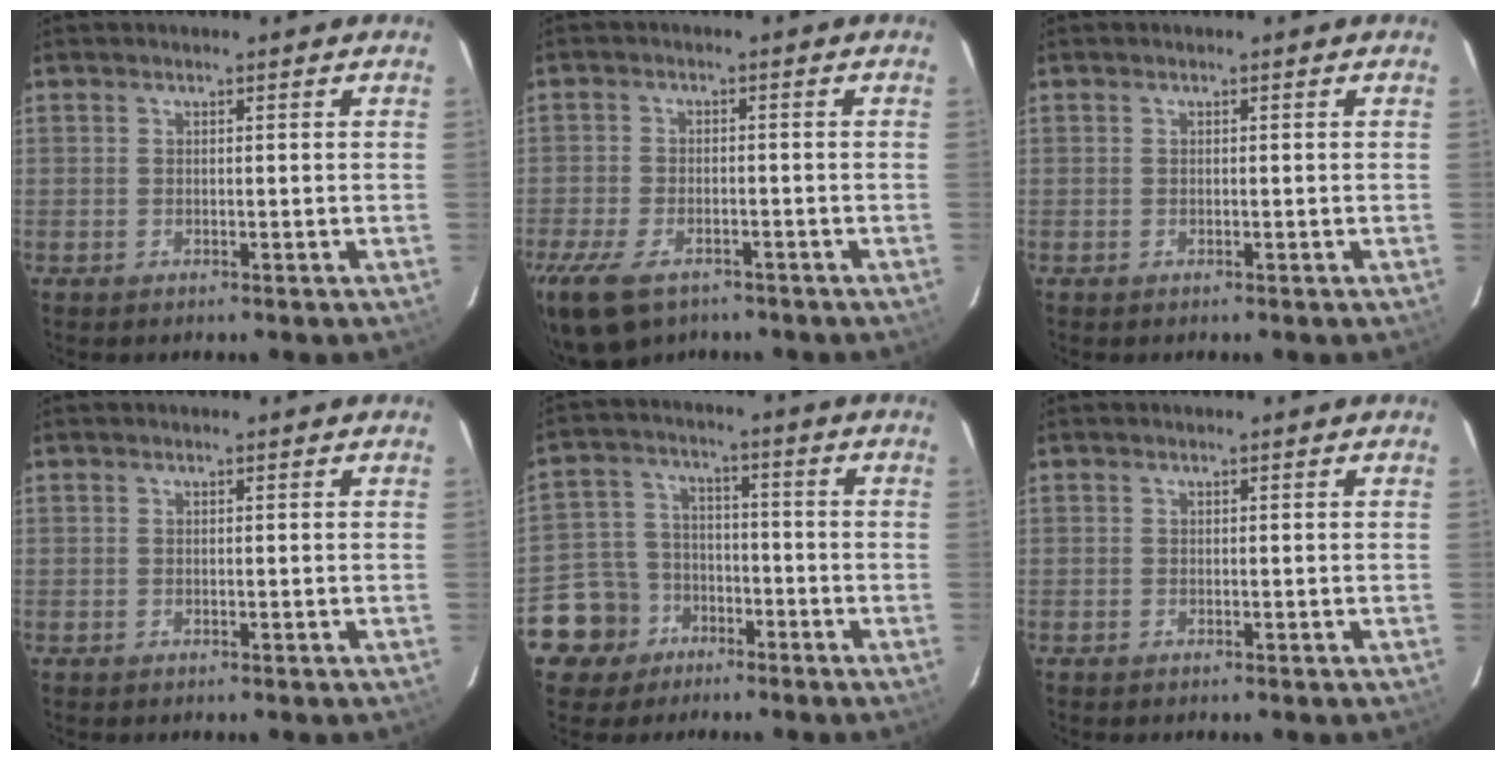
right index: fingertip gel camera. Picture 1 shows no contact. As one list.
[{"total": 11.9, "force": [-7.8, 6.1, 6.5], "torque": [-0.171, -0.032, -0.140]}, {"total": 0.0}, {"total": 0.0}, {"total": 9.6, "force": [-5.3, 7.9, 0.8], "torque": [-0.046, 0.032, -0.083]}, {"total": 0.0}]